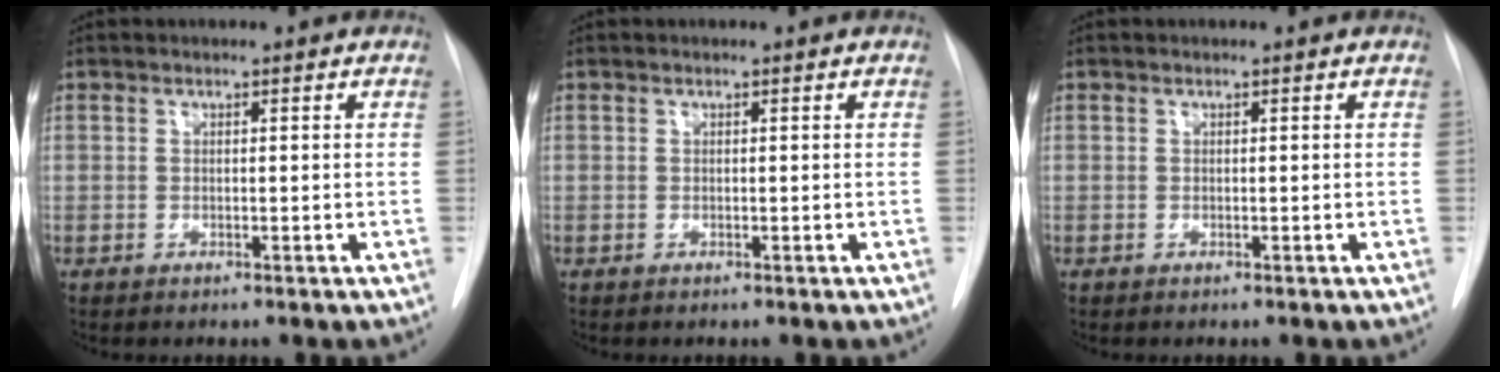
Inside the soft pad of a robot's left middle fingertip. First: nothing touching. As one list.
[{"total": 0.0}, {"total": 0.0}]